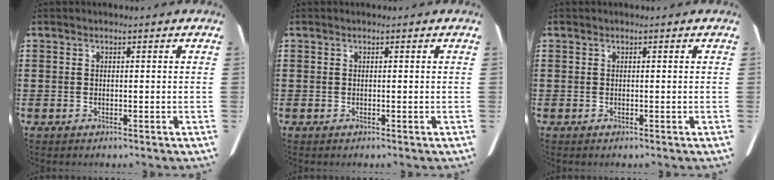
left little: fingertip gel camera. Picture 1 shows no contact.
{"total": 0.0}
{"total": 0.0}